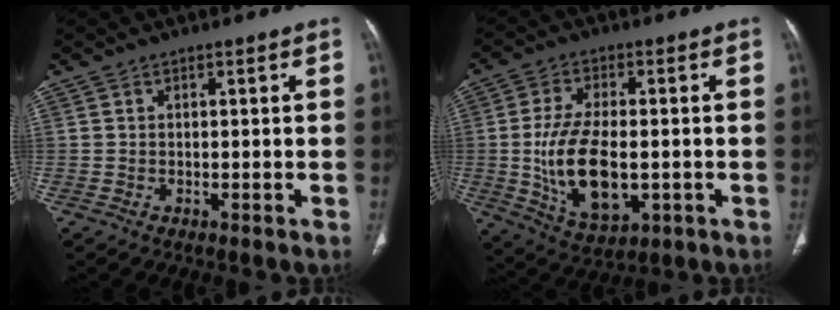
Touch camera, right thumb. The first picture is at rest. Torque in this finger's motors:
{"motor_torque": [-0.50, 1.60, 0.71, 0.88, 0.42]}